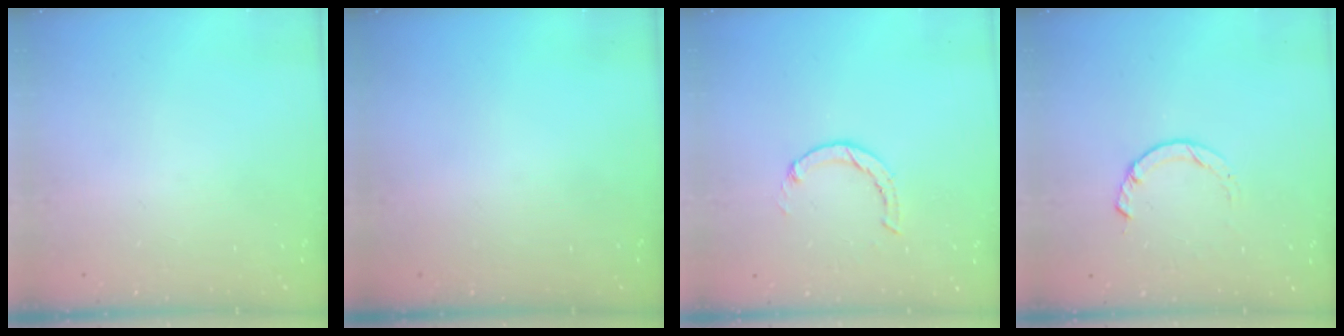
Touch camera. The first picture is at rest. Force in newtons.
{"total": 0.0}
{"total": 1.0, "press": 0.9, "slide": 0.3}
{"total": 4.0, "press": 3.9, "slide": 0.7}